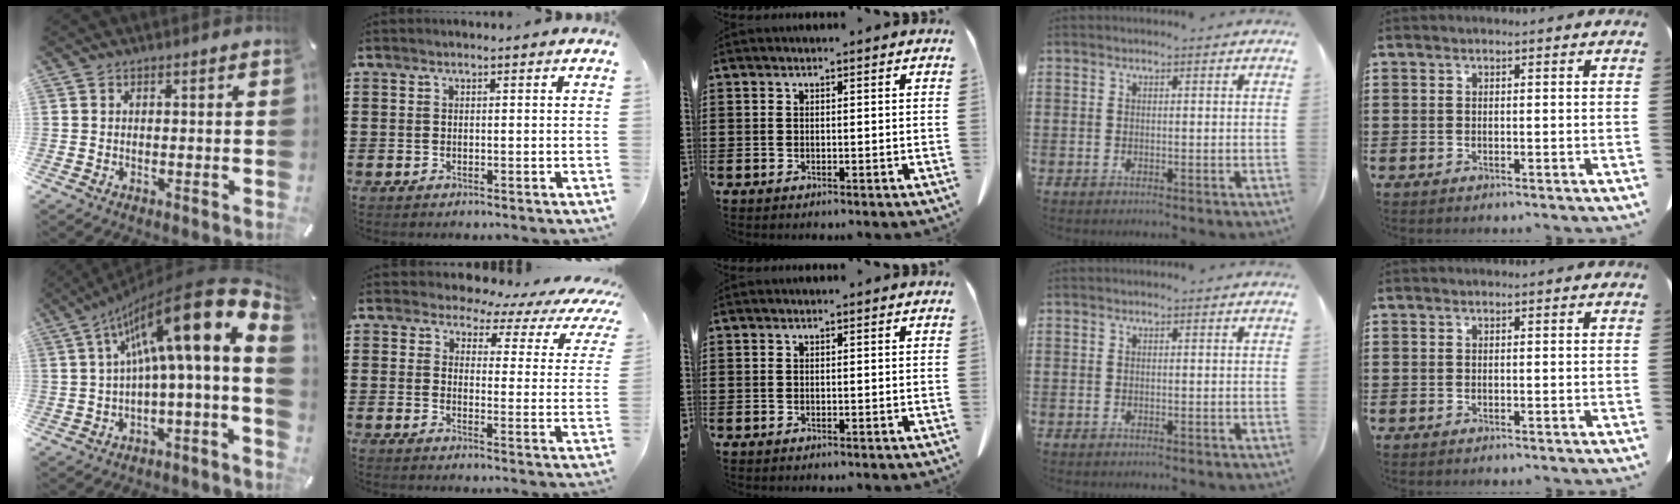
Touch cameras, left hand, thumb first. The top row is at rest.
{"thumb": {"total": 20.5, "force": [7.4, 4.1, 18.7], "torque": [-0.297, -0.071, 0.114]}, "index": {"total": 3.4, "force": [2.5, 1.6, 1.7], "torque": [-0.044, -0.014, 0.034]}}